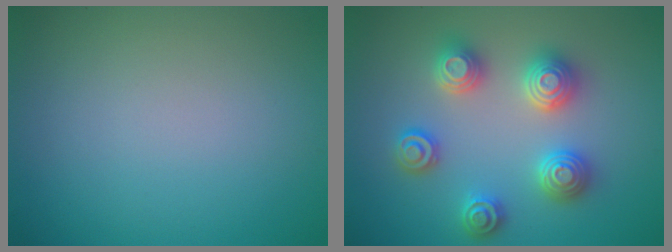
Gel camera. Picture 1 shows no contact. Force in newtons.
{"total": 4.9, "press": 4.8, "slide": 0.8}